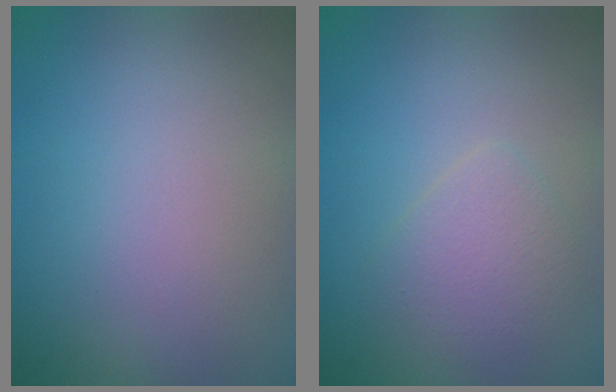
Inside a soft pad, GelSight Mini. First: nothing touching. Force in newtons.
{"total": 2.3, "press": 2.3, "slide": 0.1}